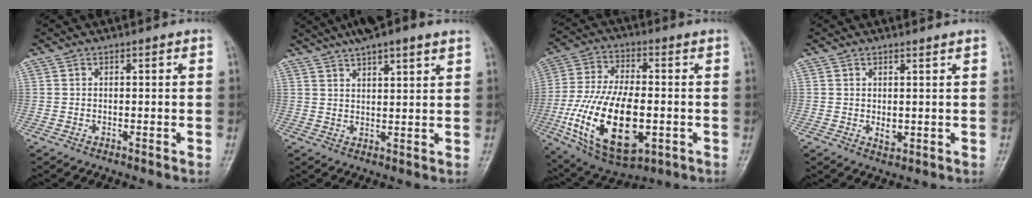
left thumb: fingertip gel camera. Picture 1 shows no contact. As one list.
[{"total": 10.5, "force": [7.6, 2.2, 6.9], "torque": [-0.096, 0.001, 0.118]}, {"total": 20.9, "force": [-4.2, 10.5, 17.5], "torque": [-0.330, 0.001, -0.058]}, {"total": 2.1, "force": [0.8, 0.9, 1.8], "torque": [-0.028, -0.012, 0.018]}]